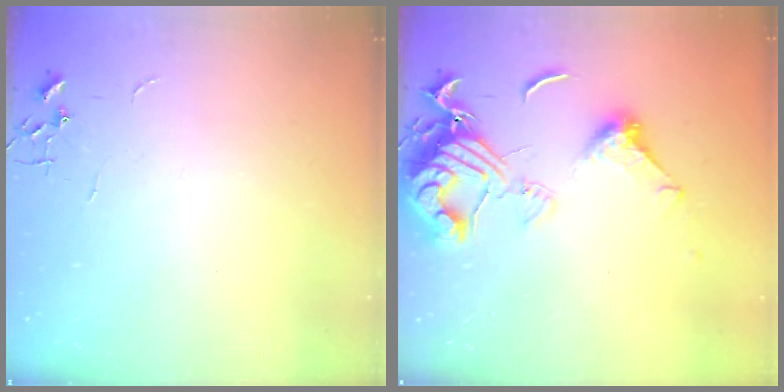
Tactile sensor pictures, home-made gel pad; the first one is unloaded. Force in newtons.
{"total": 15.7, "press": 15.6, "slide": 1.8}